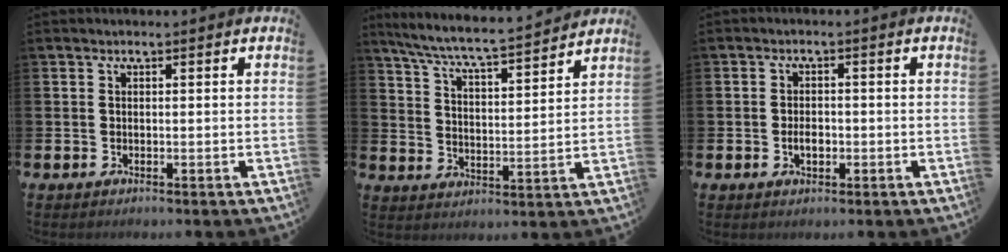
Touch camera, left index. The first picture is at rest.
{"total": 6.9, "force": [6.5, 0.0, 2.2], "torque": [-0.072, -0.047, 0.111]}
{"total": 2.3, "force": [-0.5, 1.4, 1.7], "torque": [-0.023, 0.000, -0.012]}